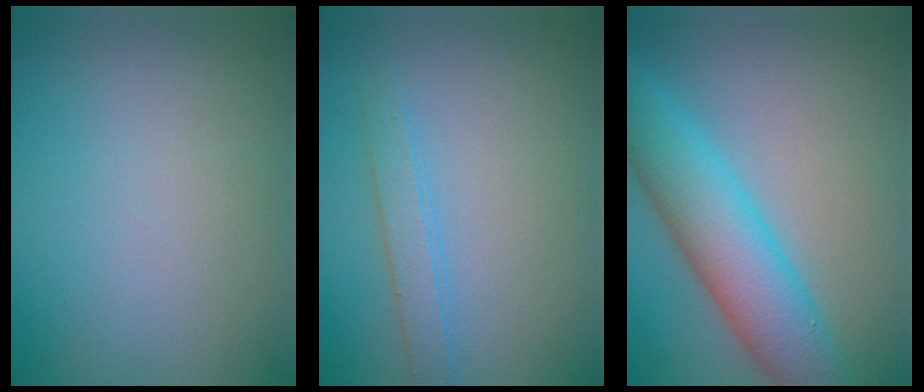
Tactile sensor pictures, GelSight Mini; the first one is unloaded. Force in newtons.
{"total": 1.9, "press": 1.9, "slide": 0.1}
{"total": 7.4, "press": 7.4, "slide": 0.2}